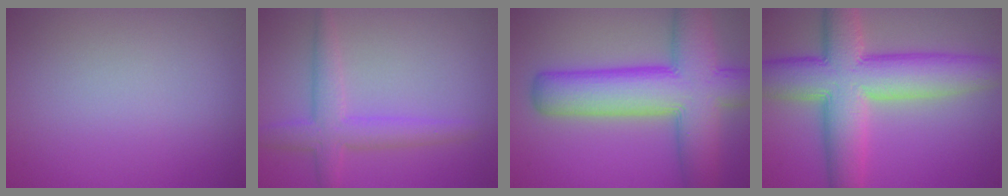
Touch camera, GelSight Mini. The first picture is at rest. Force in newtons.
{"total": 3.6, "press": 3.6, "slide": 0.1}
{"total": 11.4, "press": 11.4, "slide": 0.6}
{"total": 11.1, "press": 11.1, "slide": 0.4}